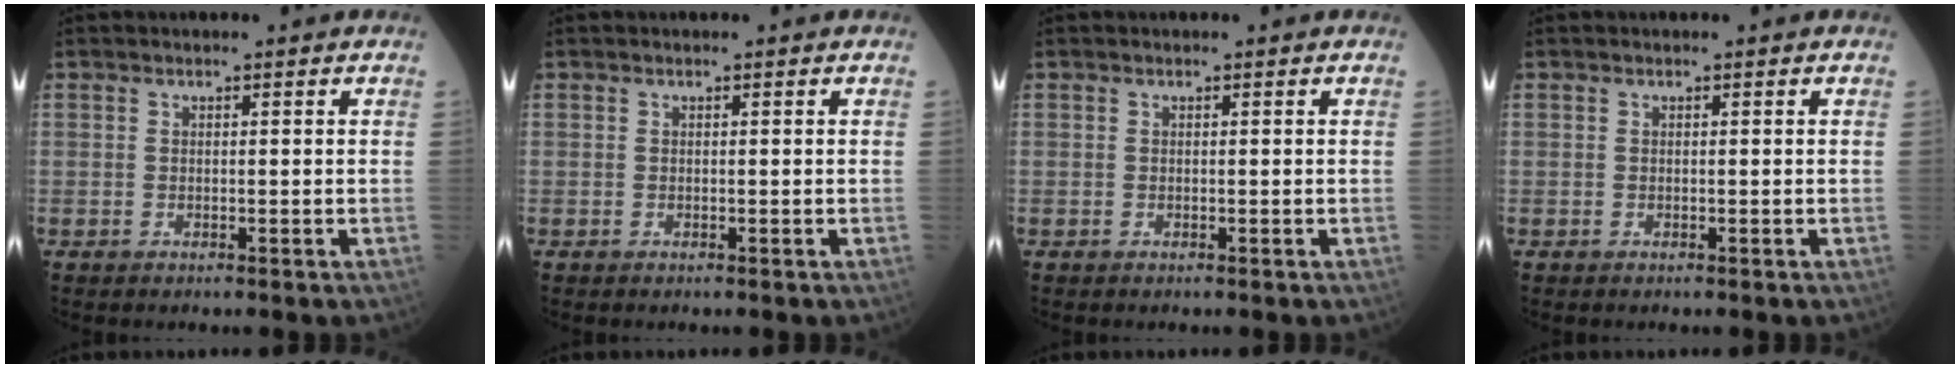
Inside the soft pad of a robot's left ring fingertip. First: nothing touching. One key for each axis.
{"total": 0.0}
{"total": 0.0}
{"total": 0.0}